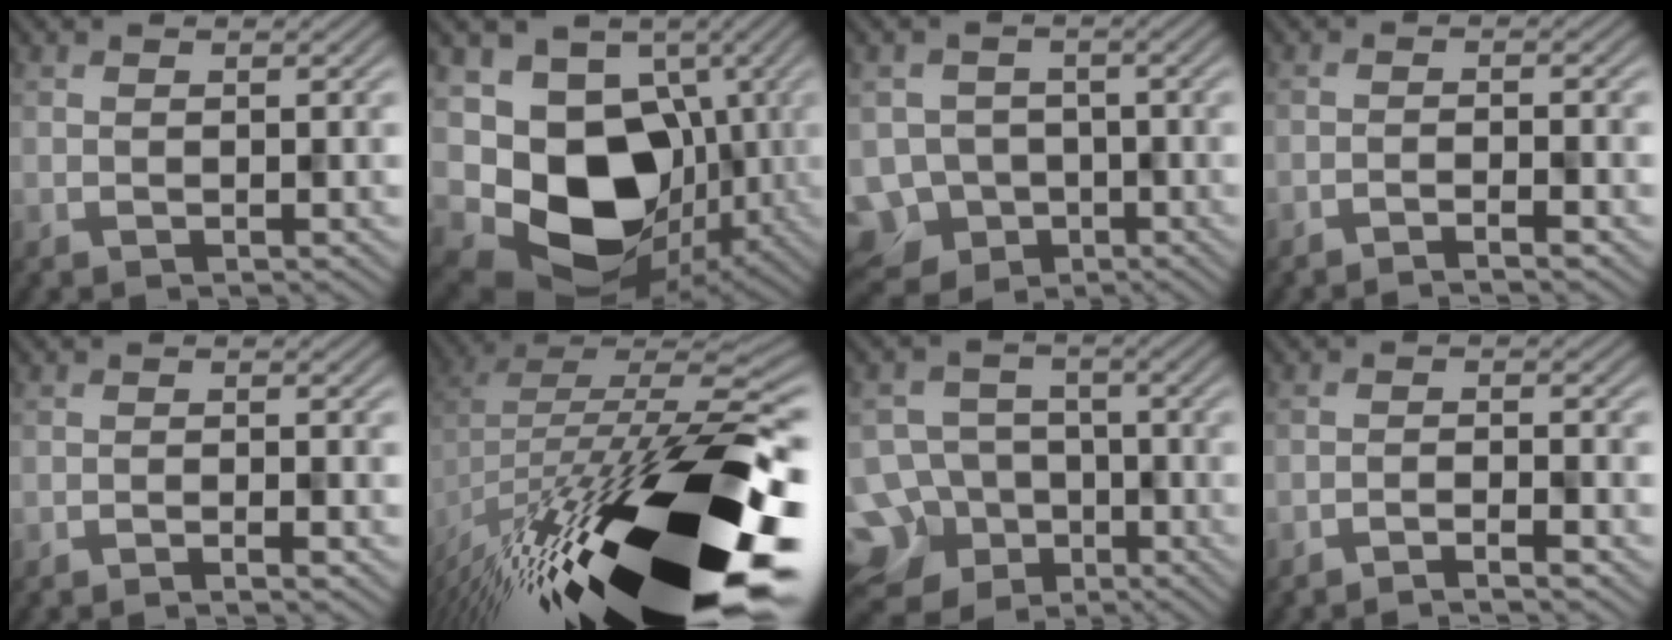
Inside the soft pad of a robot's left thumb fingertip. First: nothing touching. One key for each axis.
{"total": 12.7, "fx": -2.0, "fy": 10.4, "fz": 7.0, "tx": -0.130, "ty": -0.038, "tz": -0.024}
{"total": 6.1, "fx": -3.3, "fy": 5.1, "fz": 0.0, "tx": -0.015, "ty": -0.023, "tz": -0.060}
{"total": 3.4, "fx": -2.9, "fy": 0.0, "fz": 1.7, "tx": -0.027, "ty": 0.016, "tz": -0.056}
{"total": 2.2, "fx": -1.9, "fy": 0.0, "fz": 1.2, "tx": -0.020, "ty": 0.011, "tz": -0.033}
{"total": 18.6, "fx": -8.9, "fy": 8.2, "fz": 14.0, "tx": -0.258, "ty": -0.047, "tz": -0.121}
{"total": 11.4, "fx": -7.3, "fy": 8.6, "fz": 1.3, "tx": -0.068, "ty": -0.046, "tz": -0.121}
{"total": 3.9, "fx": -3.4, "fy": 0.1, "fz": 1.8, "tx": -0.030, "ty": 0.016, "tz": -0.063}